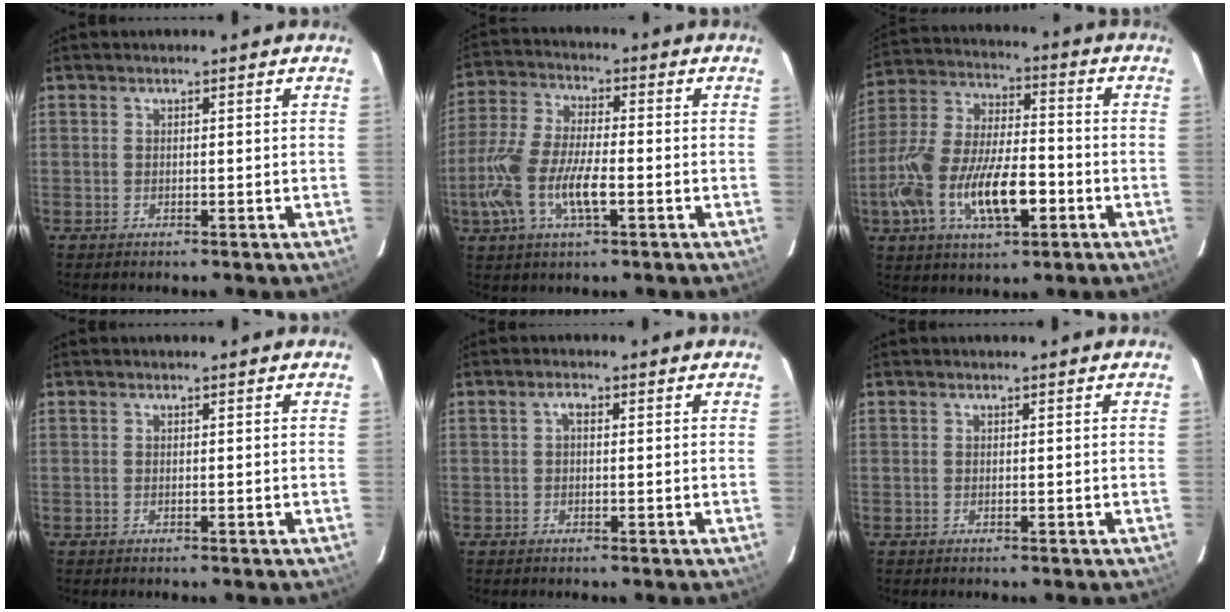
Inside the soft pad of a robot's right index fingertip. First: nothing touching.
{"total": 13.0, "force": [-3.9, 4.8, 11.5], "torque": [-0.252, -0.005, -0.078]}
{"total": 18.2, "force": [-6.4, 7.6, 15.3], "torque": [-0.320, -0.006, -0.112]}
{"total": 0.0}
{"total": 1.1, "force": [0.1, 0.3, 1.1], "torque": [-0.021, 0.006, -0.001]}
{"total": 0.0}